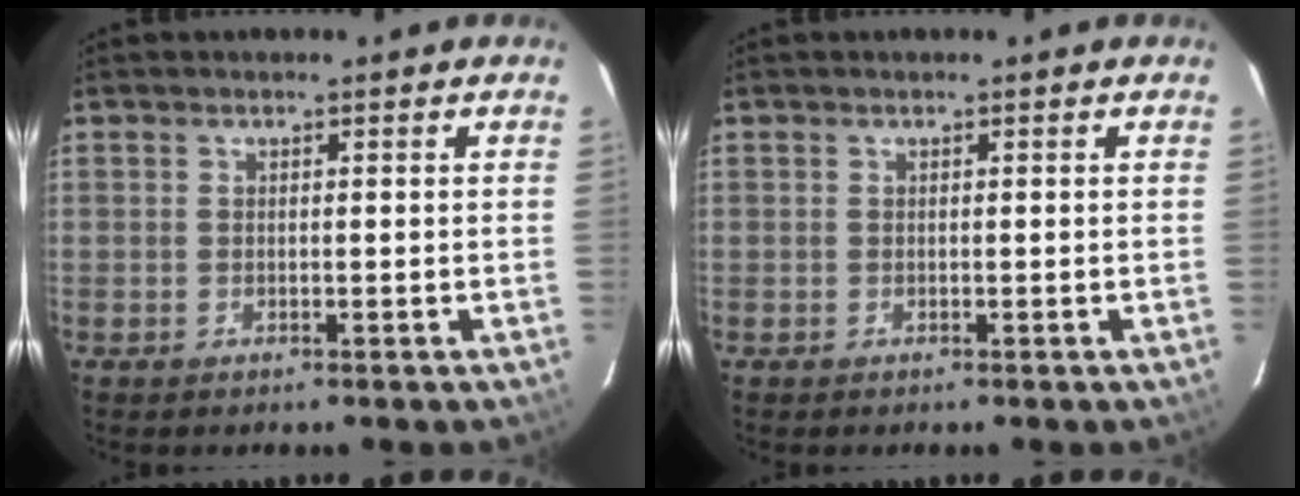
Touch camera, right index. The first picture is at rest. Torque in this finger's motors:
{"motor_torque": [0.01, 0.01, 0.00, 0.00]}